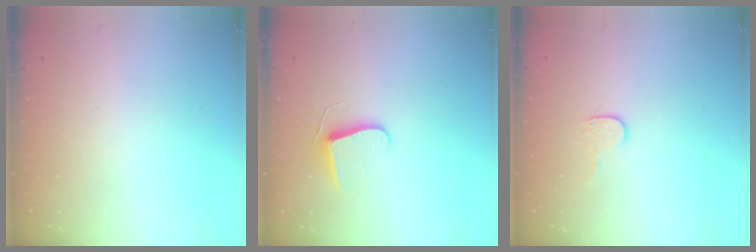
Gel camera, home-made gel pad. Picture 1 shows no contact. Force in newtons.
{"total": 7.5, "press": 7.4, "slide": 0.6}
{"total": 3.4, "press": 3.4, "slide": 0.4}